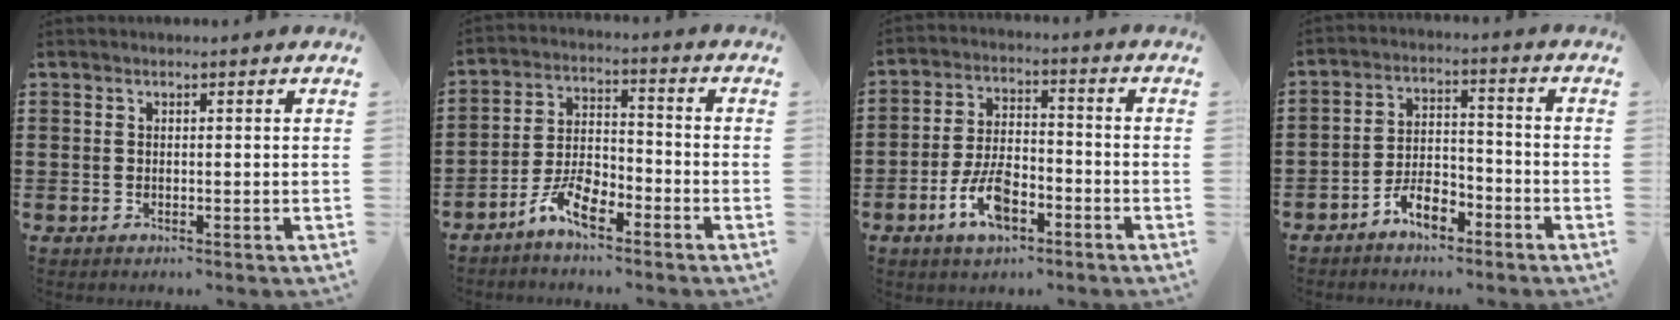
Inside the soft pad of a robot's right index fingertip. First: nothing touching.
{"total": 6.9, "force": [-4.7, 2.5, 4.4], "torque": [-0.098, 0.005, -0.091]}
{"total": 7.7, "force": [-3.6, 3.4, 5.8], "torque": [-0.127, 0.000, -0.068]}
{"total": 5.6, "force": [-4.2, 2.3, 3.1], "torque": [-0.065, 0.010, -0.080]}